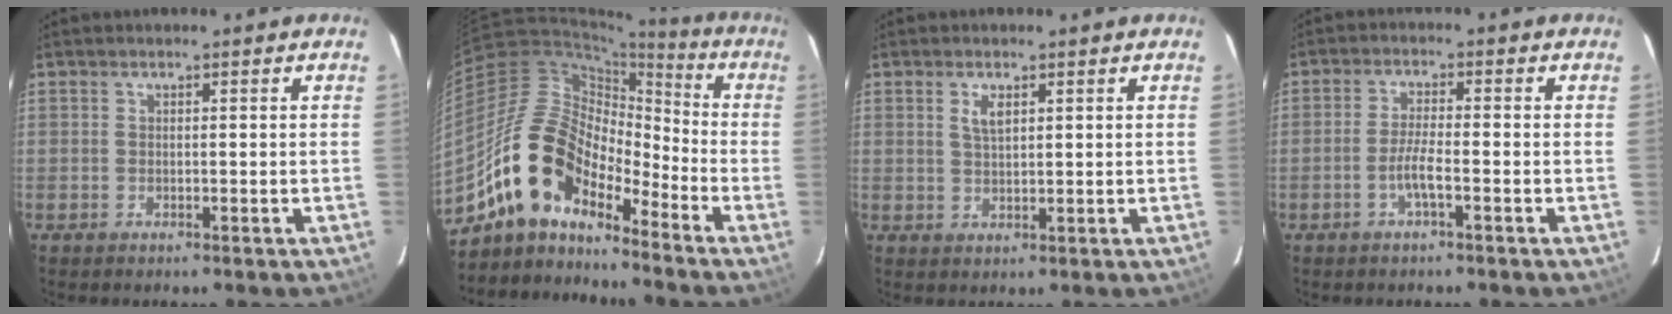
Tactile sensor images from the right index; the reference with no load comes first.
{"total": 14.3, "force": [-10.8, 6.8, 6.5], "torque": [-0.116, 0.020, -0.206]}
{"total": 2.7, "force": [1.2, 1.1, 2.2], "torque": [-0.040, 0.000, 0.023]}
{"total": 3.8, "force": [-1.8, 0.1, 3.3], "torque": [-0.070, 0.001, -0.036]}